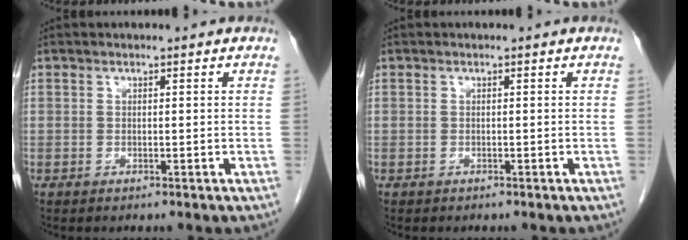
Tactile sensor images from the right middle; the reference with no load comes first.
{"total": 0.0}